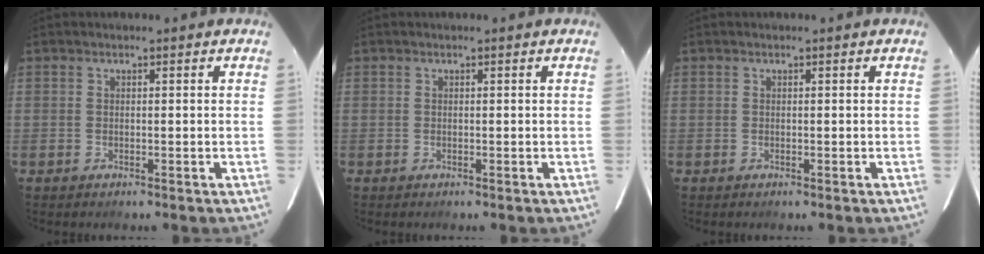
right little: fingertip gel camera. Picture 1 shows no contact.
{"total": 0.0}
{"total": 0.0}